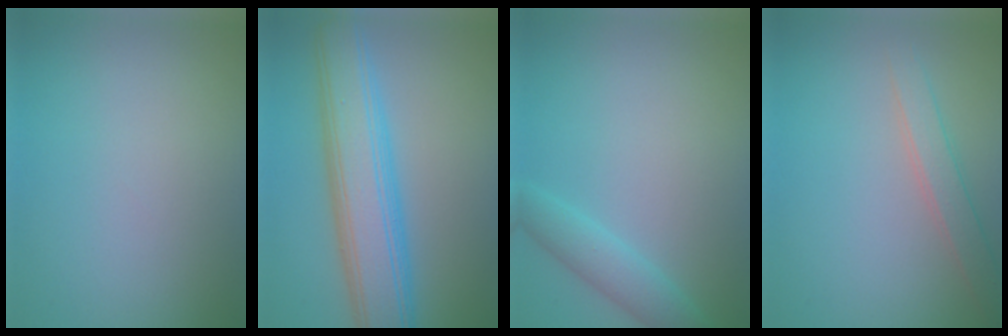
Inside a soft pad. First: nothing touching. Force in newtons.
{"total": 7.9, "press": 7.9, "slide": 0.1}
{"total": 2.6, "press": 2.6, "slide": 0.1}
{"total": 2.3, "press": 2.3, "slide": 0.1}